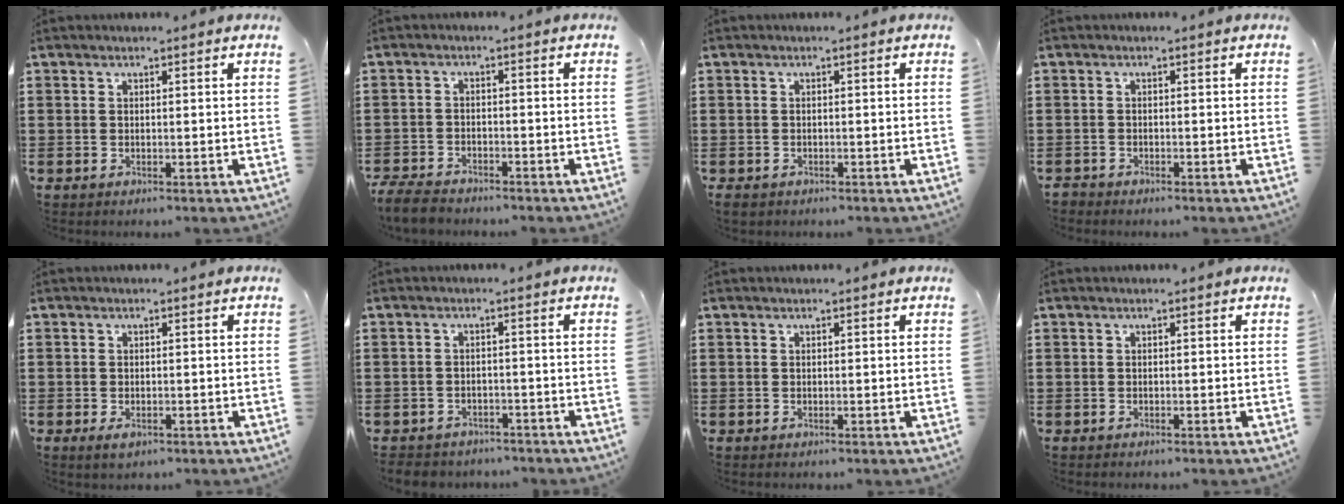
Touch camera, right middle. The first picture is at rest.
{"total": 3.8, "force": [-3.6, 0.8, 0.9], "torque": [-0.029, -0.001, -0.076]}
{"total": 0.7, "force": [-0.5, 0.4, 0.2], "torque": [-0.005, -0.001, -0.012]}
{"total": 1.0, "force": [-0.9, 0.2, -0.1], "torque": [-0.001, 0.002, -0.022]}
{"total": 1.2, "force": [-0.7, 0.5, 0.9], "torque": [-0.017, -0.002, -0.013]}
{"total": 2.3, "force": [-2.3, 0.6, -0.3], "torque": [-0.002, 0.000, -0.052]}
{"total": 0.0}
{"total": 0.0}